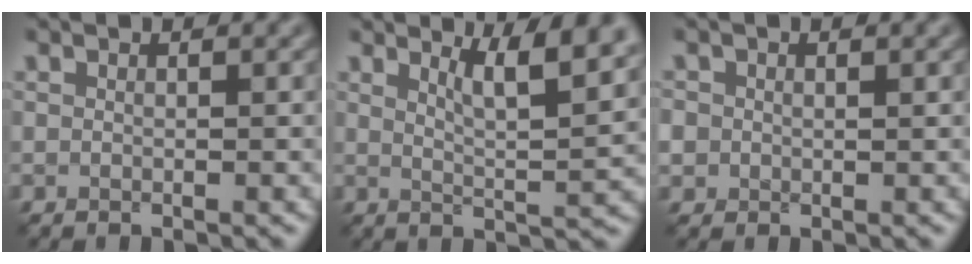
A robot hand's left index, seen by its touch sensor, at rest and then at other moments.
{"total": 6.0, "force": [3.4, 1.5, 4.8], "torque": [-0.056, 0.004, 0.051]}
{"total": 1.8, "force": [0.1, 1.7, 0.5], "torque": [-0.009, -0.001, 0.003]}